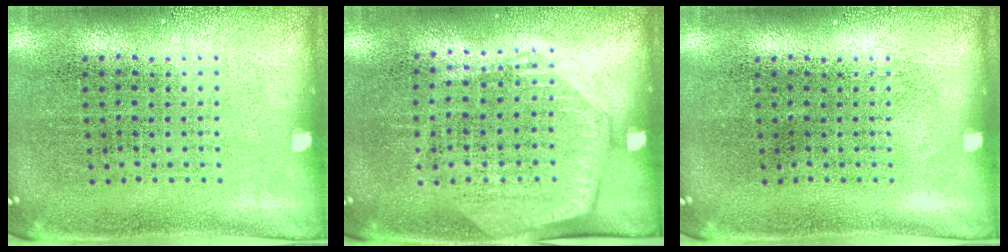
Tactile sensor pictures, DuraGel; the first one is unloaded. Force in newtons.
{"total": 1.4, "press": 1.3, "slide": 0.6}
{"total": 0.0}